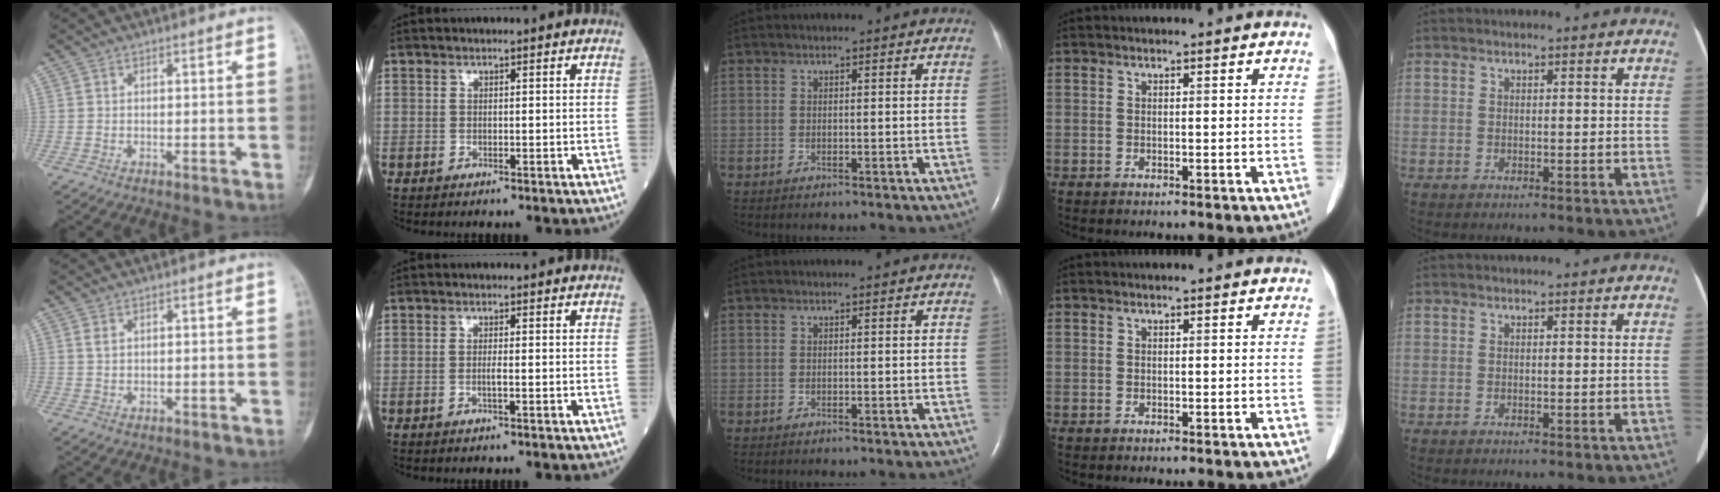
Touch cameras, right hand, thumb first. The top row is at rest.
{"thumb": {"total": 1.2, "force": [0.5, 0.7, 0.8], "torque": [-0.021, 0.003, 0.013]}, "index": {"total": 1.2, "force": [-0.4, -0.1, 1.1], "torque": [-0.023, -0.001, -0.008]}}